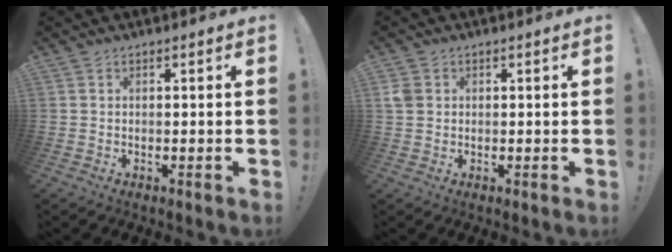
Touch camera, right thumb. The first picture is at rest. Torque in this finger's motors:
{"motor_torque": [0.15, -0.19, 0.31, 0.11, 0.00]}